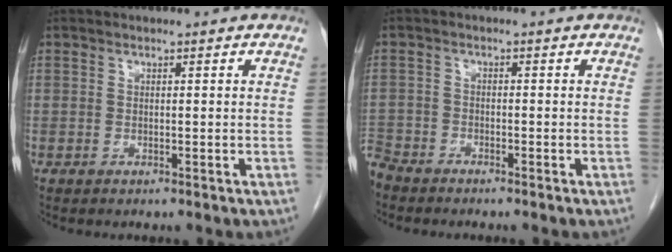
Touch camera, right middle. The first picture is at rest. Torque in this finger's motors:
{"motor_torque": [0.43, -0.28, 0.69, 0.07]}